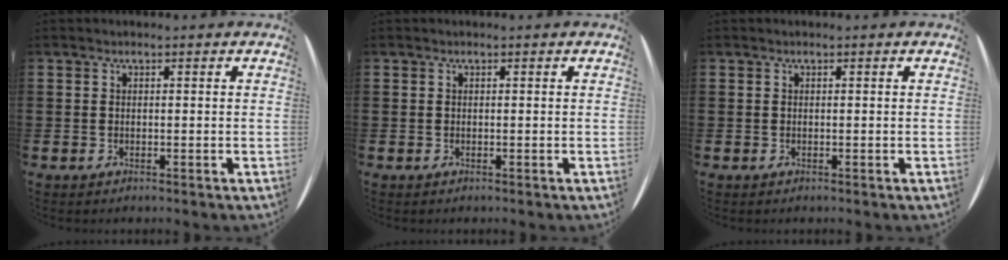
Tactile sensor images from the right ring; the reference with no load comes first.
{"total": 0.0}
{"total": 0.0}